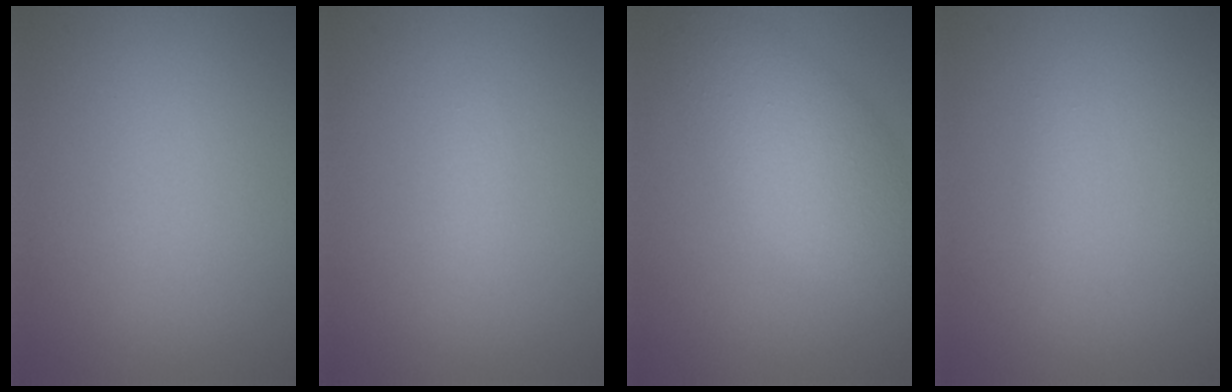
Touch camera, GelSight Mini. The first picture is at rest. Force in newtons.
{"total": 0.7, "press": 0.7, "slide": 0.1}
{"total": 5.6, "press": 5.6, "slide": 0.1}
{"total": 0.8, "press": 0.8, "slide": 0.1}